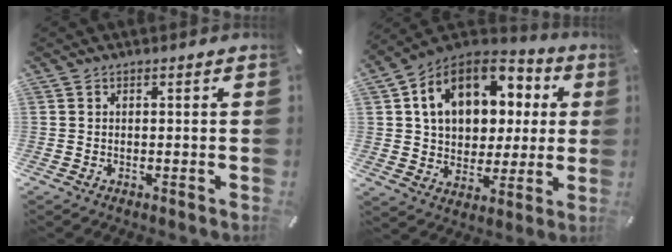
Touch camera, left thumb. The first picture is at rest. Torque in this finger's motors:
{"motor_torque": [1.13, 0.99, 1.22, 0.66, 0.24]}